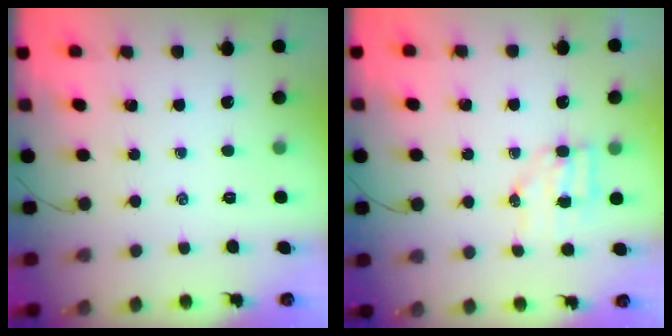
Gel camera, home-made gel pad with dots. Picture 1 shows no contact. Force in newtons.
{"total": 5.6, "press": 5.6, "slide": 0.6}